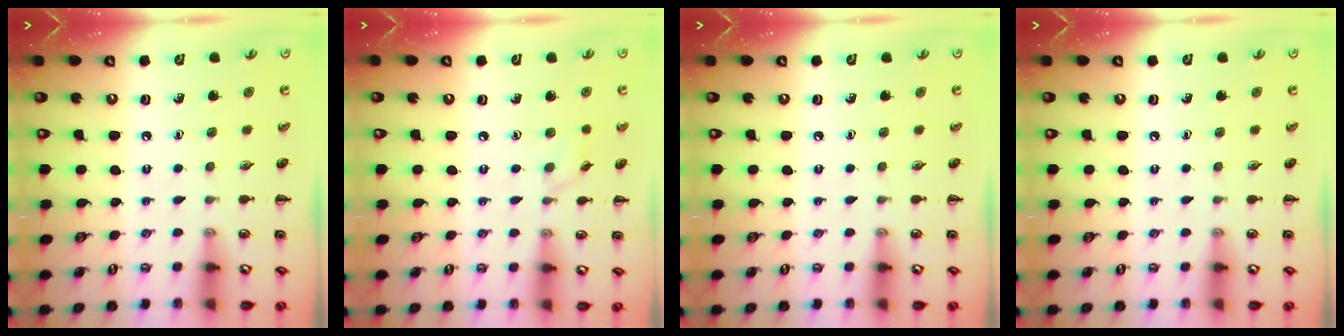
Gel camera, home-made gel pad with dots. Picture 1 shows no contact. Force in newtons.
{"total": 3.8, "press": 3.6, "slide": 0.9}
{"total": 0.0}
{"total": 0.0}